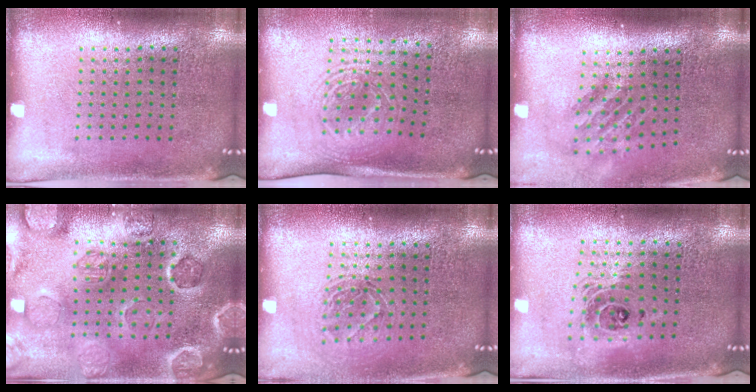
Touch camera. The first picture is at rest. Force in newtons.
{"total": 1.7, "press": 1.3, "slide": 1.0}
{"total": 1.8, "press": 1.2, "slide": 1.2}
{"total": 2.5, "press": 2.5, "slide": 0.4}
{"total": 1.3, "press": 1.1, "slide": 0.6}
{"total": 1.7, "press": 1.4, "slide": 1.0}